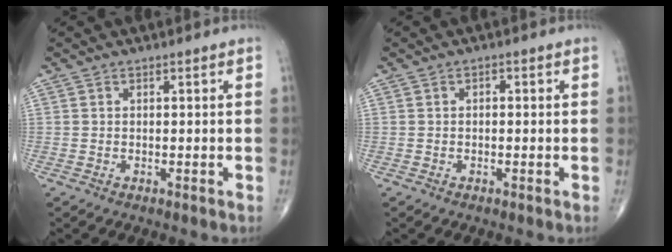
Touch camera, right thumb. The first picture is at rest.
{"total": 0.7, "force": [0.0, 0.5, 0.5], "torque": [-0.005, 0.002, -0.003]}